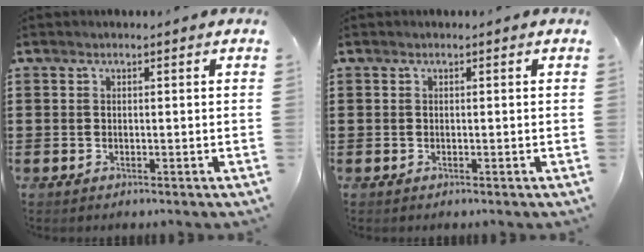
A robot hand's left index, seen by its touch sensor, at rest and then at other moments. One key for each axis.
{"total": 0.0}